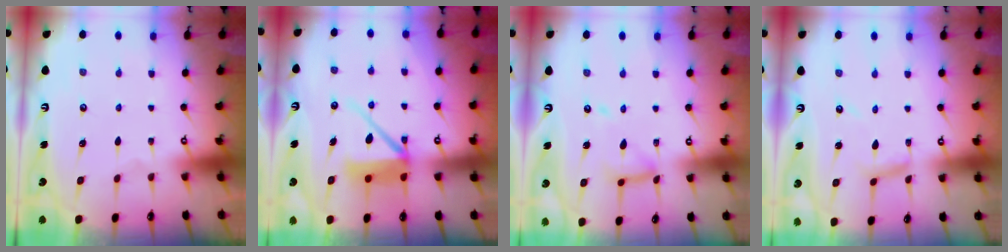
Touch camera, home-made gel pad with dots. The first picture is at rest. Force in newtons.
{"total": 9.9, "press": 9.8, "slide": 1.5}
{"total": 10.9, "press": 10.9, "slide": 0.9}
{"total": 6.0, "press": 6.0, "slide": 0.4}